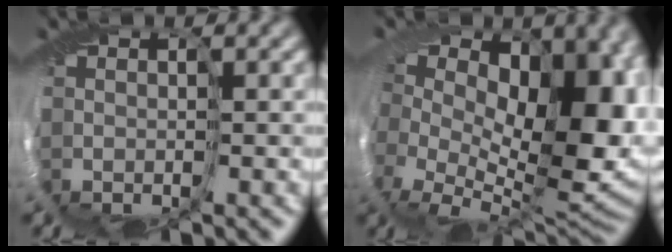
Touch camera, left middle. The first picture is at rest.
{"total": 12.7, "force": [1.8, 8.3, 9.4], "torque": [-0.097, -0.031, 0.040]}